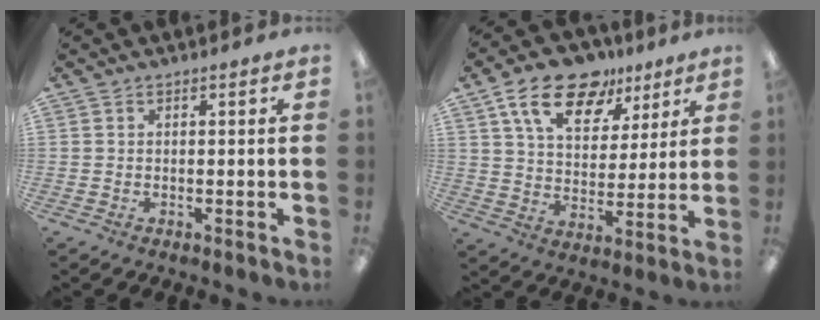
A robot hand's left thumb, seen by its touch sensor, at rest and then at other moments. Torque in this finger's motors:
{"motor_torque": [0.27, 0.43, 1.52, -1.25, 0.10]}